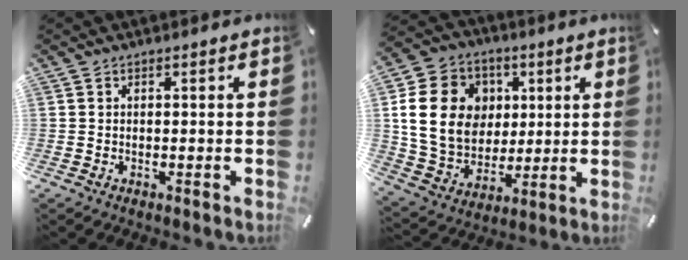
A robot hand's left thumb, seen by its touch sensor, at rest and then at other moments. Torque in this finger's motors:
{"motor_torque": [0.94, 0.86, 0.58, -0.14, 0.55]}